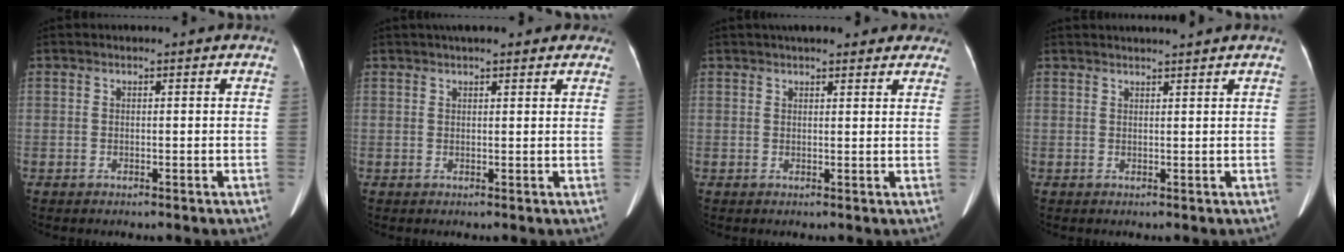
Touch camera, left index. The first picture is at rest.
{"total": 8.2, "force": [6.4, 2.2, 4.5], "torque": [-0.052, 0.026, 0.079]}
{"total": 11.3, "force": [9.5, 3.2, 5.3], "torque": [-0.050, 0.028, 0.110]}
{"total": 3.8, "force": [3.5, -0.6, 1.3], "torque": [-0.017, 0.018, 0.048]}